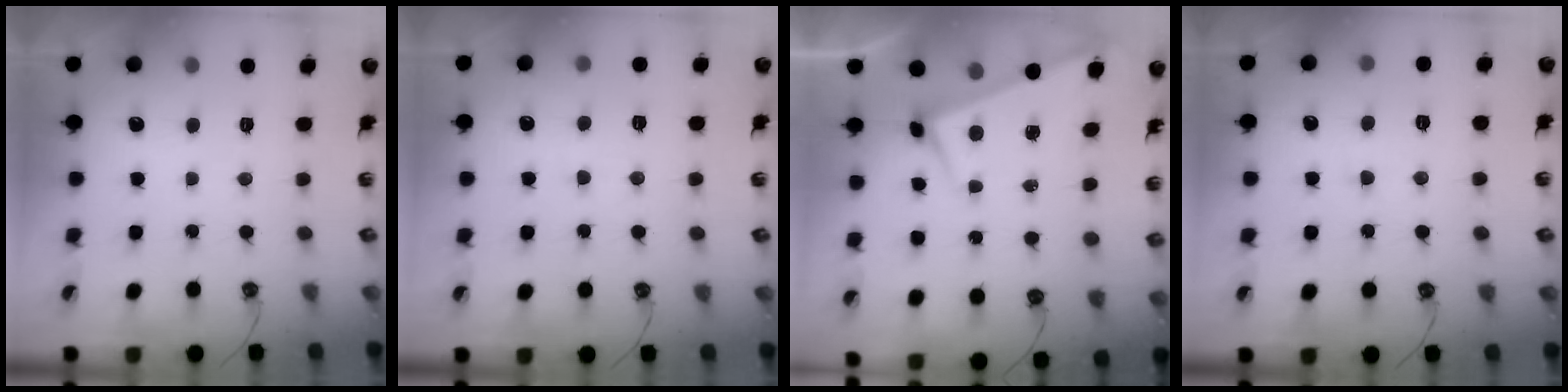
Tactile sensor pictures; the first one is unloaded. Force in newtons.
{"total": 3.5, "press": 3.5, "slide": 0.5}
{"total": 3.4, "press": 3.4, "slide": 0.2}
{"total": 3.7, "press": 3.6, "slide": 0.3}